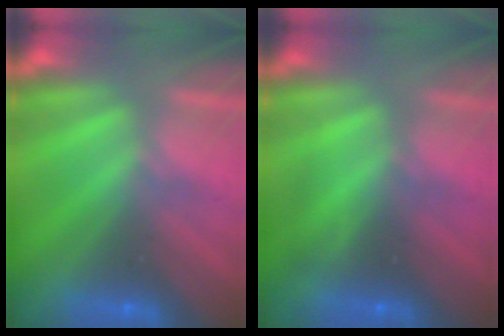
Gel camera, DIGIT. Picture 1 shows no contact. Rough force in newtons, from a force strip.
{"total": 1.9}